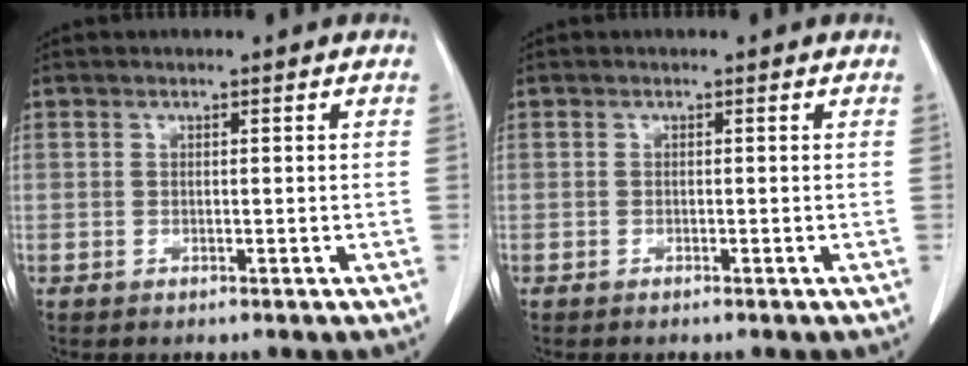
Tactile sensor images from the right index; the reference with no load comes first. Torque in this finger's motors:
{"motor_torque": [-0.04, 0.12, 0.03, 0.00]}